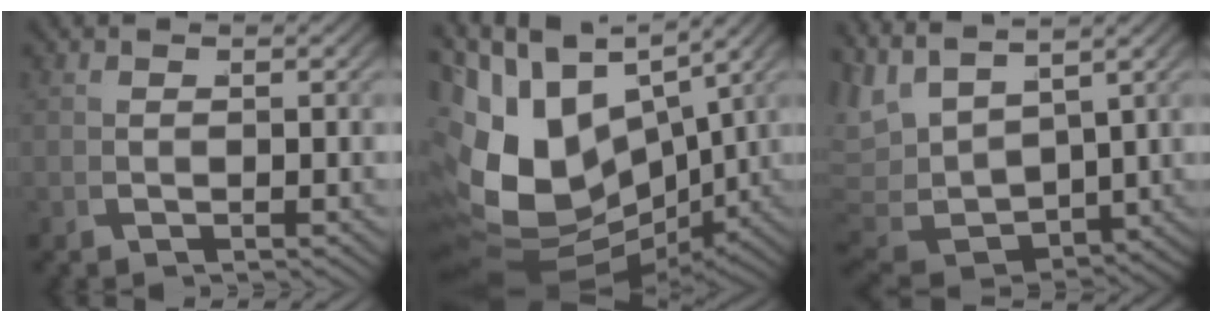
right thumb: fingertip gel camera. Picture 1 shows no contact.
{"total": 19.6, "force": [0.2, 14.4, 13.4], "torque": [-0.276, -0.054, 0.029]}
{"total": 10.0, "force": [1.3, 7.0, 7.0], "torque": [-0.147, -0.024, 0.038]}